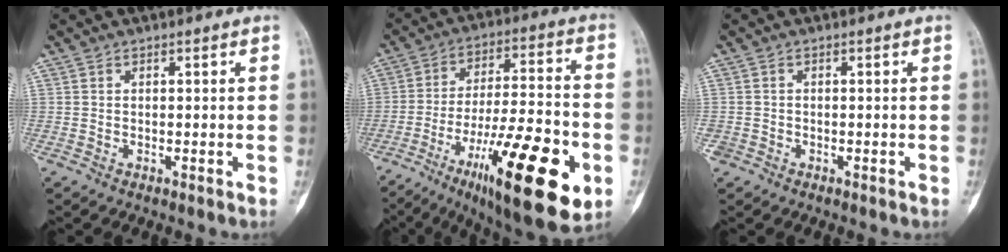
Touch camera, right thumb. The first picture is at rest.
{"total": 25.2, "force": [-10.3, 7.0, 21.9], "torque": [-0.322, 0.037, -0.153]}
{"total": 1.0, "force": [-0.5, 0.9, 0.0], "torque": [0.006, 0.005, -0.012]}